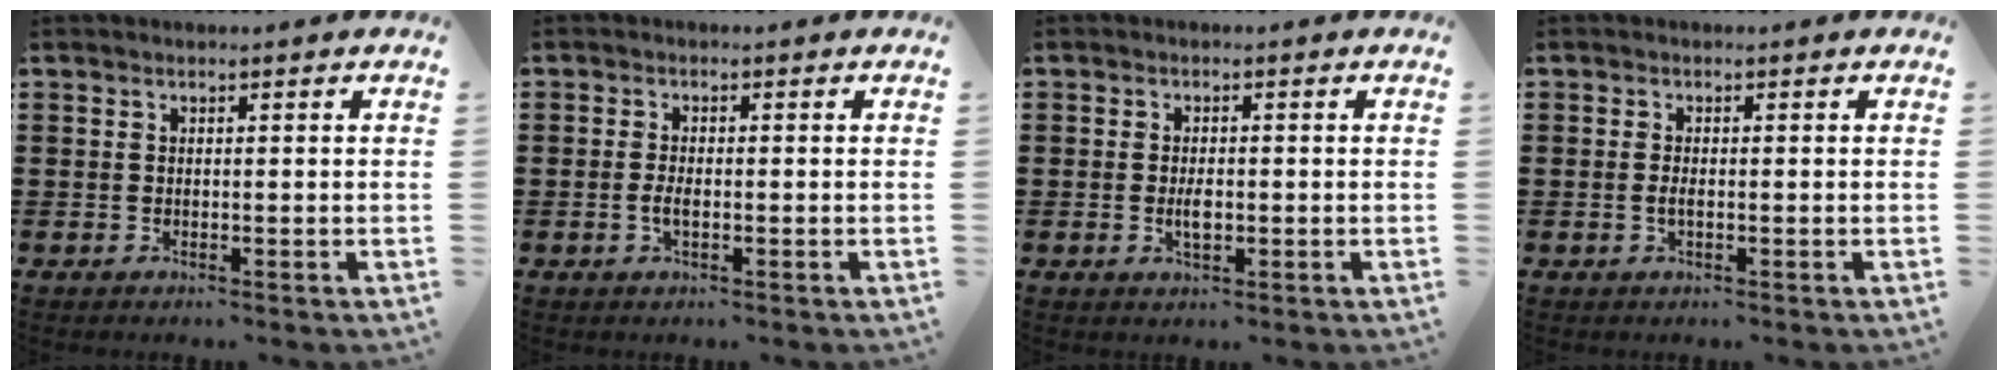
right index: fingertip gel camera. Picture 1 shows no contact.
{"total": 1.9, "force": [-0.5, 0.7, 1.7], "torque": [-0.039, -0.002, -0.011]}
{"total": 2.7, "force": [-0.4, 1.0, 2.4], "torque": [-0.045, 0.001, -0.007]}
{"total": 1.3, "force": [-0.3, 0.4, 1.2], "torque": [-0.029, -0.002, -0.008]}